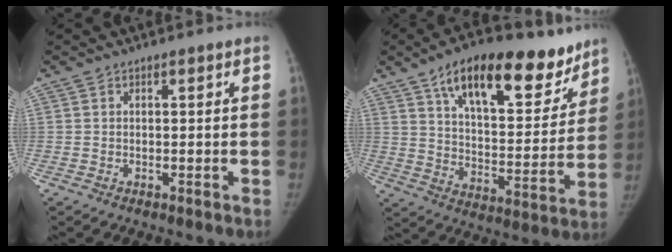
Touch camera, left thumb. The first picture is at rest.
{"total": 23.7, "force": [15.2, 10.2, 15.1], "torque": [-0.180, -0.048, 0.237]}